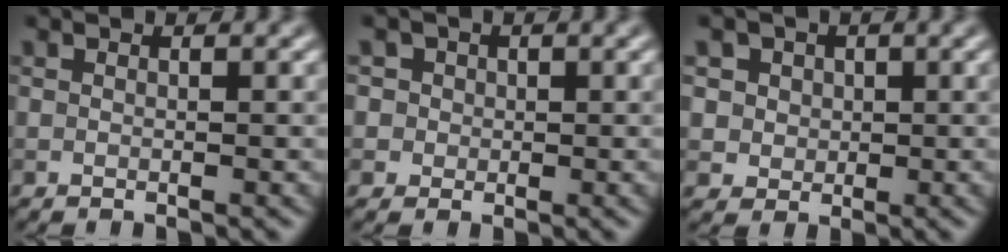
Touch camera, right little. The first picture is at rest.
{"total": 3.6, "force": [1.2, 3.2, 1.1], "torque": [-0.001, 0.017, 0.006]}
{"total": 5.0, "force": [2.1, 4.1, 1.9], "torque": [-0.027, 0.012, 0.024]}